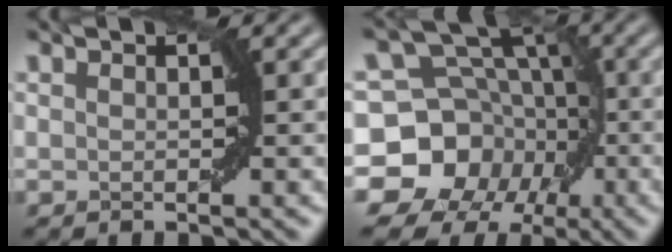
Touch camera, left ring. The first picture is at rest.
{"total": 15.2, "force": [-5.5, 13.2, 5.2], "torque": [-0.094, 0.000, -0.112]}